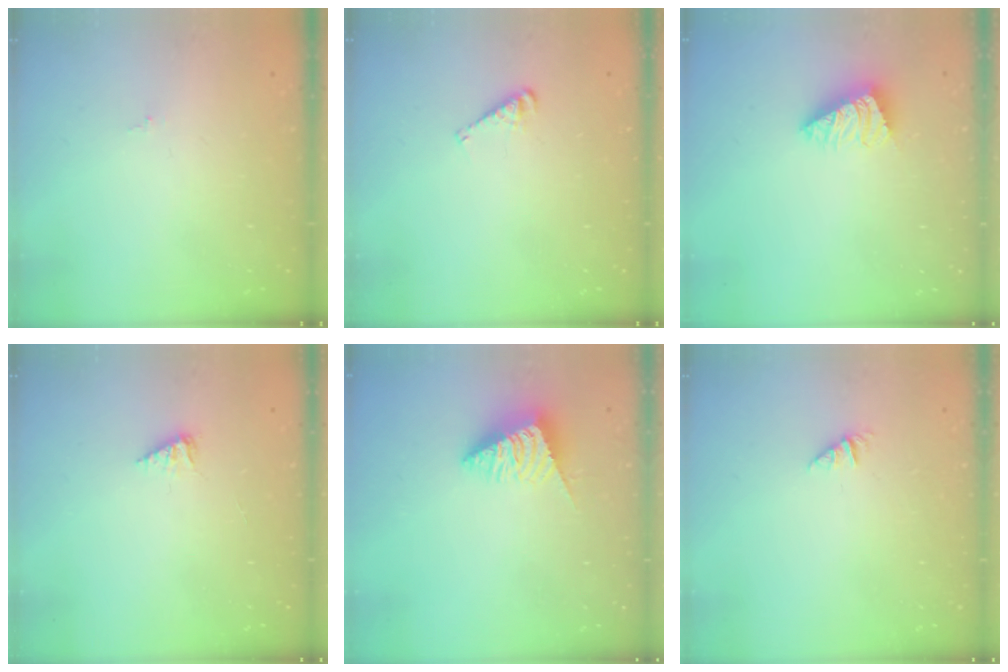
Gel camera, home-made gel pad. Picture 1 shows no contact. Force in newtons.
{"total": 4.9, "press": 4.8, "slide": 0.6}
{"total": 2.1, "press": 2.1, "slide": 0.5}
{"total": 3.2, "press": 3.2, "slide": 0.3}
{"total": 3.8, "press": 3.7, "slide": 0.6}
{"total": 0.8, "press": 0.8, "slide": 0.1}